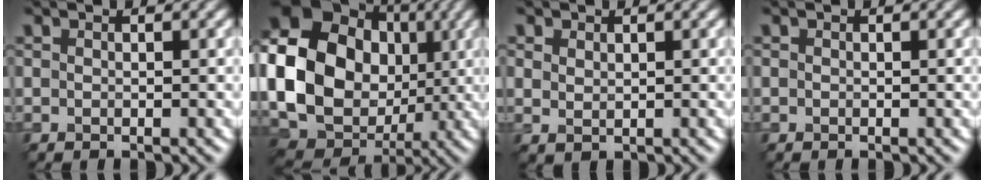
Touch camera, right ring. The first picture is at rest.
{"total": 19.7, "force": [0.8, 16.7, 10.3], "torque": [-0.227, 0.013, -0.011]}
{"total": 1.3, "force": [0.7, 0.8, 0.7], "torque": [-0.016, -0.002, 0.015]}
{"total": 0.0}